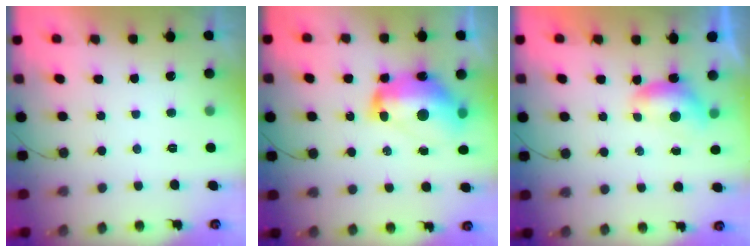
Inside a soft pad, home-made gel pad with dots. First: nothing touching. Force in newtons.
{"total": 16.5, "press": 16.4, "slide": 1.6}
{"total": 5.2, "press": 5.2, "slide": 0.7}